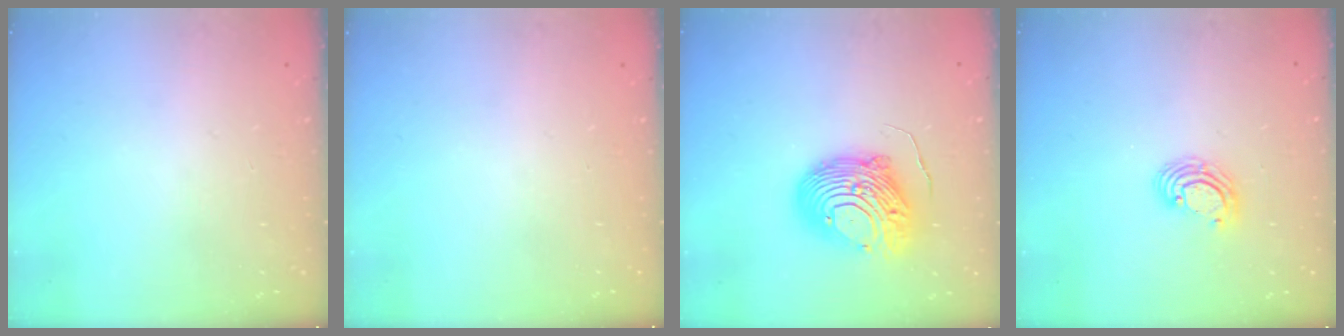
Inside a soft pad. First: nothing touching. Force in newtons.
{"total": 0.0}
{"total": 13.5, "press": 13.4, "slide": 1.4}
{"total": 4.5, "press": 4.5, "slide": 0.3}